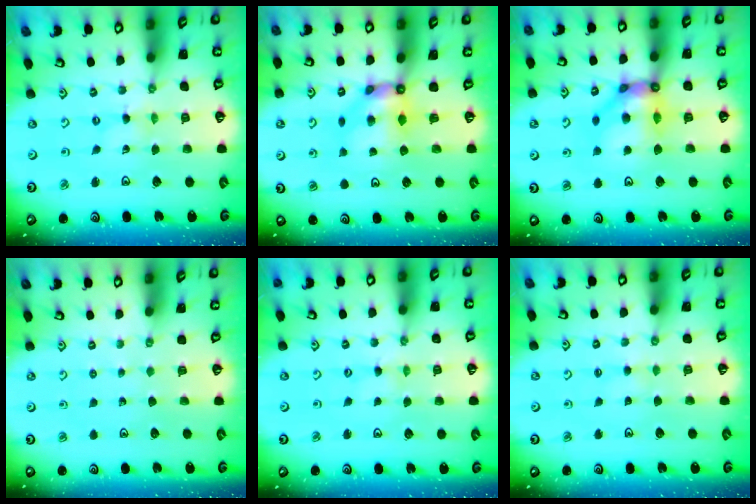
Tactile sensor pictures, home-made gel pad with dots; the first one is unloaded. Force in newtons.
{"total": 7.5, "press": 7.5, "slide": 0.5}
{"total": 11.8, "press": 11.8, "slide": 1.0}
{"total": 0.0}
{"total": 0.7, "press": 0.7, "slide": 0.1}
{"total": 1.0, "press": 1.0, "slide": 0.3}